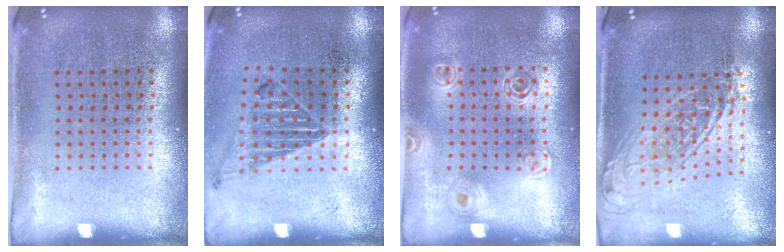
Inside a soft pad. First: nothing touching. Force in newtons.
{"total": 1.0, "press": 1.0, "slide": 0.2}
{"total": 1.4, "press": 1.3, "slide": 0.5}
{"total": 1.7, "press": 1.3, "slide": 1.1}